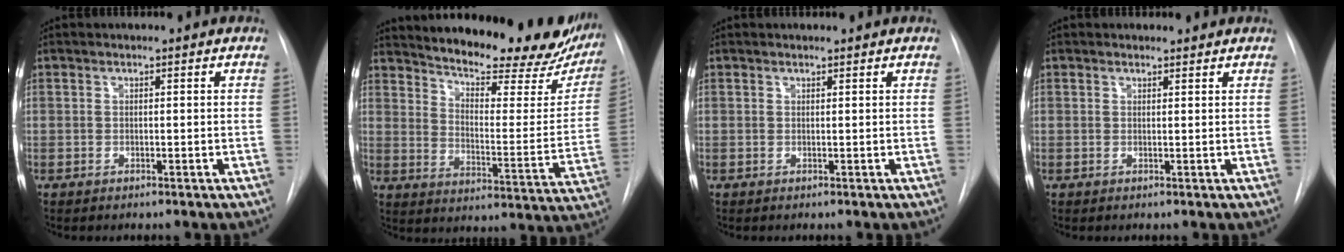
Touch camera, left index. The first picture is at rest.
{"total": 25.8, "force": [22.2, 5.9, 11.8], "torque": [-0.174, -0.057, 0.278]}
{"total": 0.6, "force": [0.6, 0.0, 0.0], "torque": [-0.004, 0.002, 0.008]}
{"total": 1.0, "force": [0.9, 0.3, -0.1], "torque": [-0.007, 0.000, 0.010]}